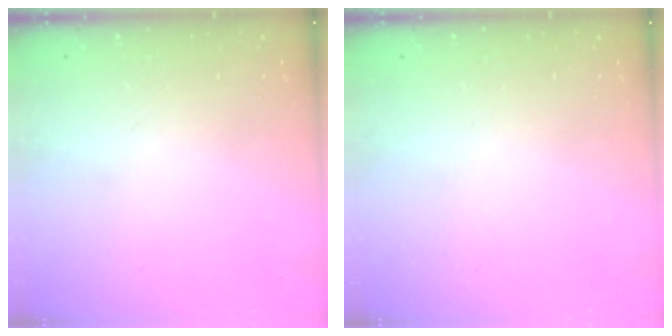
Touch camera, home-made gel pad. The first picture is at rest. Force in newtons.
{"total": 0.0}